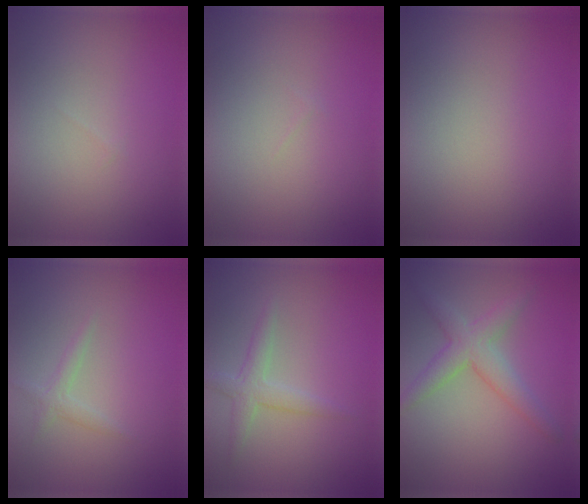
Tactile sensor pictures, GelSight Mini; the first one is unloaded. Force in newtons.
{"total": 0.0}
{"total": 0.0}
{"total": 1.2, "press": 1.2, "slide": 0.1}
{"total": 2.1, "press": 2.1, "slide": 0.1}
{"total": 3.7, "press": 3.7, "slide": 0.1}